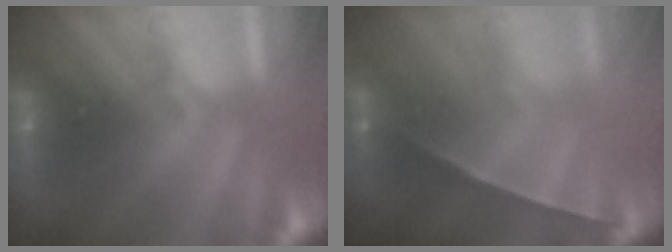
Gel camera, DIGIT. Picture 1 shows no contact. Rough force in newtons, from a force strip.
{"total": 1.1}